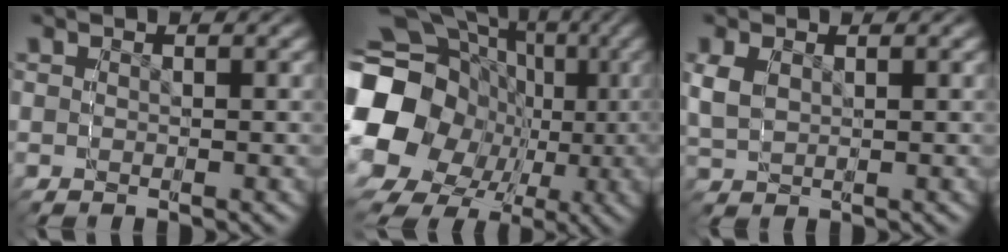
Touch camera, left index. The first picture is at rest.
{"total": 17.3, "force": [-1.7, 14.8, 8.7], "torque": [-0.173, -0.038, -0.030]}
{"total": 2.9, "force": [0.5, 2.4, 1.6], "torque": [-0.049, -0.005, 0.017]}